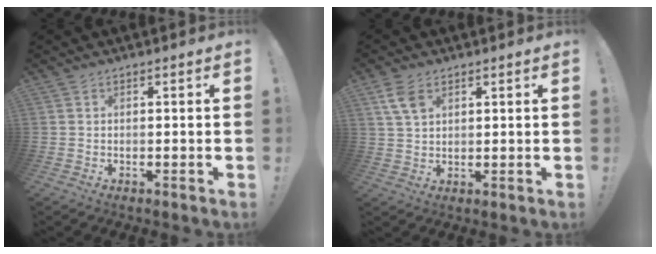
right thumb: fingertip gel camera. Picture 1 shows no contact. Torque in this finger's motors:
{"motor_torque": [0.04, 0.10, 0.21, 0.37, 0.07]}